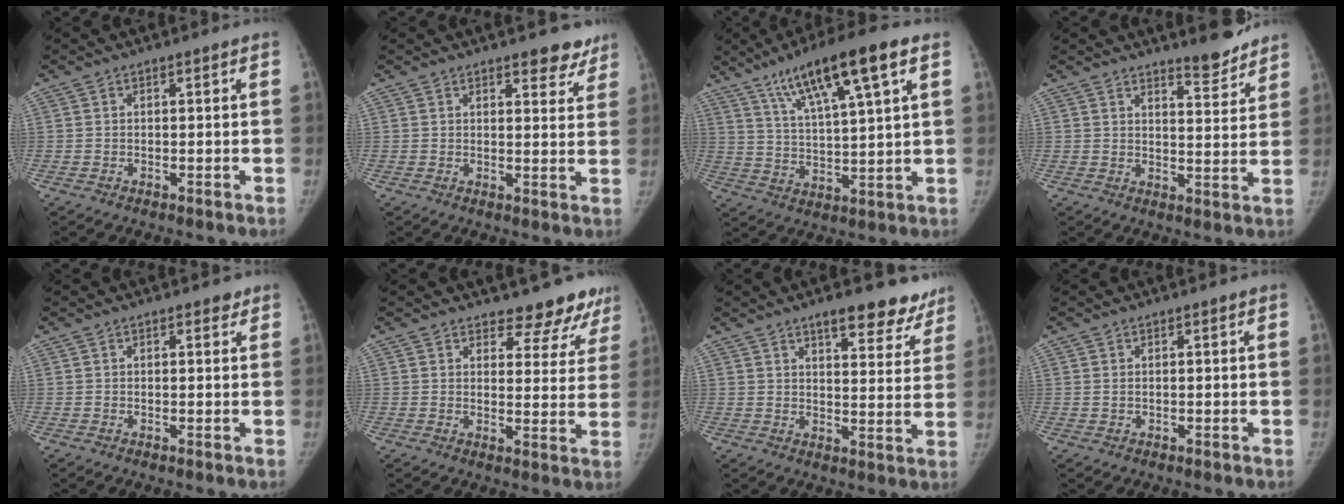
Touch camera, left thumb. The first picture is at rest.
{"total": 5.0, "force": [3.9, 2.3, 2.1], "torque": [0.008, -0.024, 0.046]}
{"total": 16.0, "force": [8.6, 2.8, 13.2], "torque": [-0.222, -0.016, 0.152]}
{"total": 6.4, "force": [5.7, 1.3, 2.5], "torque": [-0.018, -0.051, 0.084]}
{"total": 1.0, "force": [0.7, 0.6, 0.2], "torque": [0.005, -0.005, 0.005]}
{"total": 10.1, "force": [9.1, 4.1, 1.5], "torque": [0.032, -0.065, 0.090]}
{"total": 11.7, "force": [8.9, 4.5, 6.2], "torque": [-0.031, -0.048, 0.110]}
{"total": 0.7, "force": [0.2, 0.5, 0.5], "torque": [-0.011, -0.001, 0.004]}